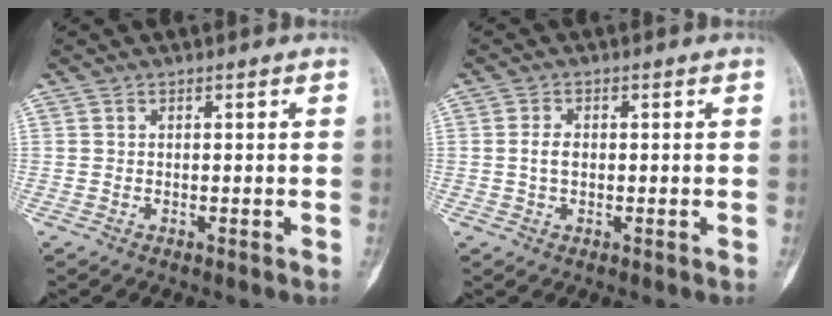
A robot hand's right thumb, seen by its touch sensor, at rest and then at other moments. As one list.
[{"total": 2.6, "force": [0.0, 1.6, 2.0], "torque": [-0.038, 0.004, -0.003]}]